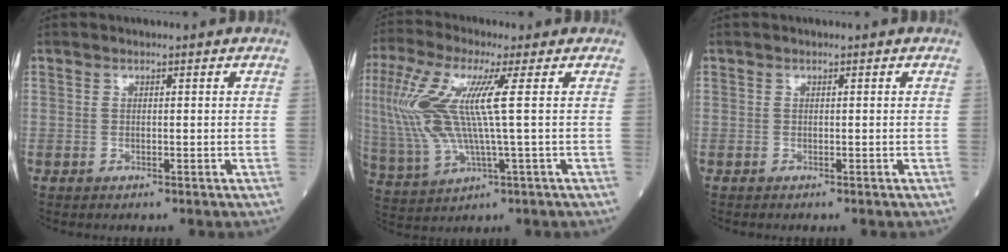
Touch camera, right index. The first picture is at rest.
{"total": 12.6, "force": [2.0, 1.3, 12.4], "torque": [-0.302, 0.012, 0.041]}
{"total": 0.0}